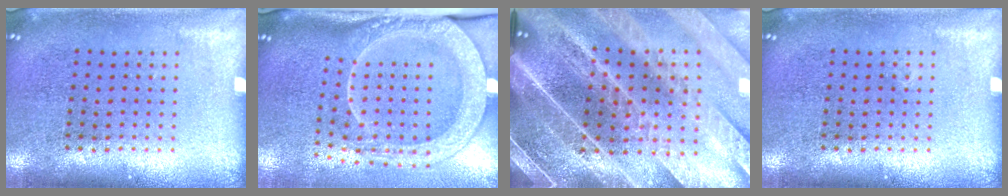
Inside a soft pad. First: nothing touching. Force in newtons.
{"total": 2.8, "press": 2.1, "slide": 1.8}
{"total": 5.5, "press": 4.6, "slide": 2.9}
{"total": 0.0}